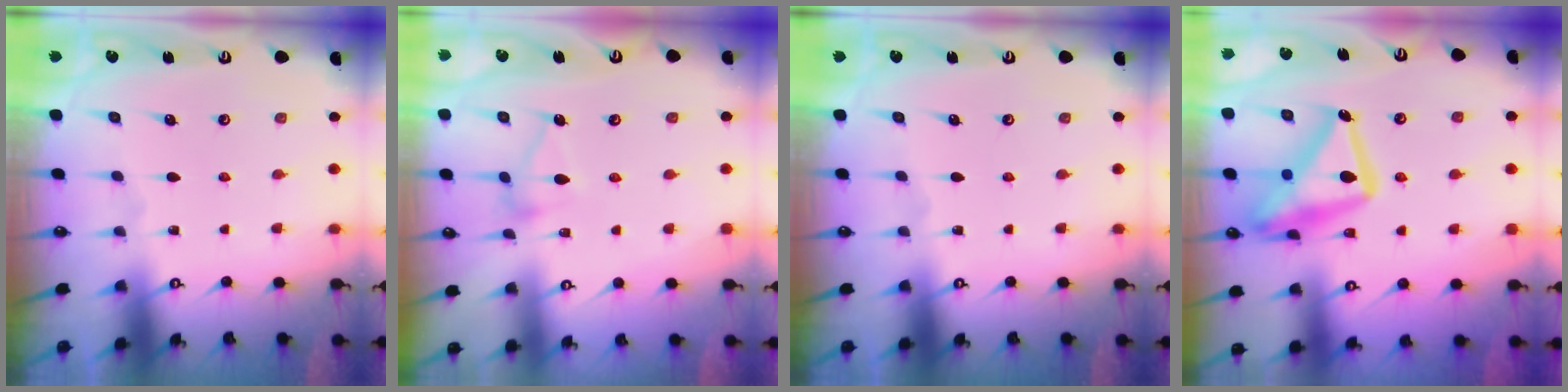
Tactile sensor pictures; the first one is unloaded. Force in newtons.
{"total": 8.7, "press": 8.7, "slide": 0.5}
{"total": 0.0}
{"total": 20.0, "press": 19.9, "slide": 1.6}